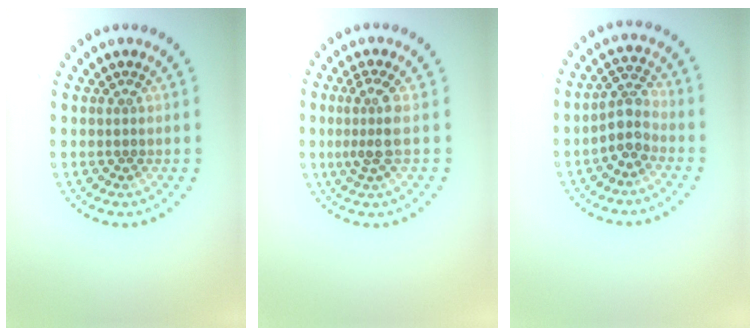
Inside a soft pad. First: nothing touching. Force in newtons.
{"total": 2.6, "press": 2.0, "slide": 1.7}
{"total": 2.8, "press": 2.3, "slide": 1.7}